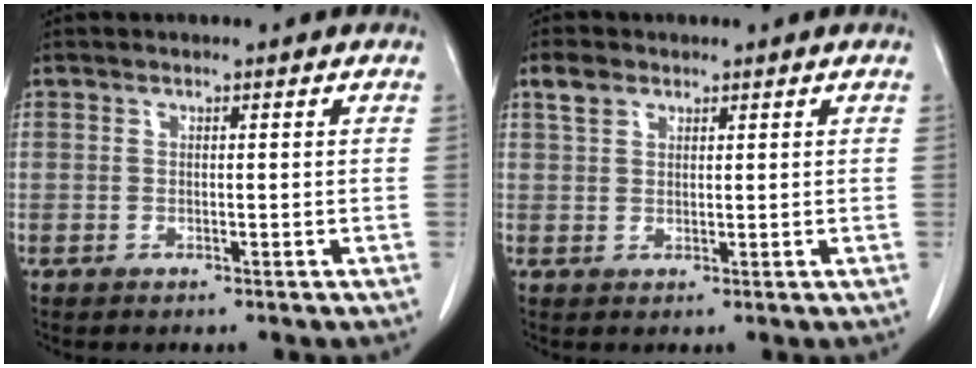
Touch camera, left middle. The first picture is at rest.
{"total": 2.6, "force": [1.7, 1.6, 1.2], "torque": [-0.030, 0.010, 0.037]}